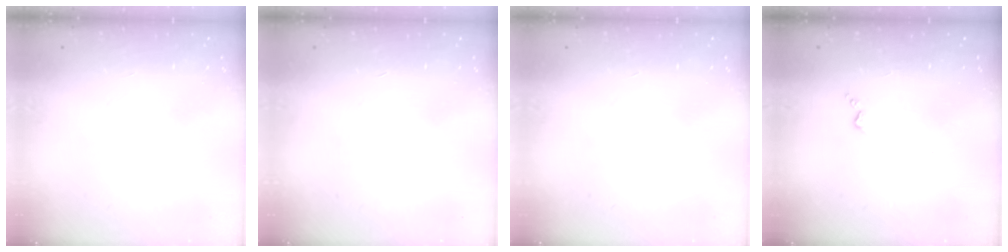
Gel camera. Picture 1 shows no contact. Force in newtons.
{"total": 0.0}
{"total": 0.0}
{"total": 2.7, "press": 2.6, "slide": 0.4}